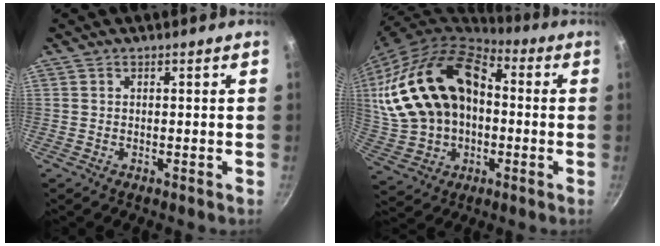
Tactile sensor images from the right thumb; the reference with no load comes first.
{"total": 25.0, "force": [1.8, 17.4, 17.9], "torque": [-0.343, 0.039, 0.042]}